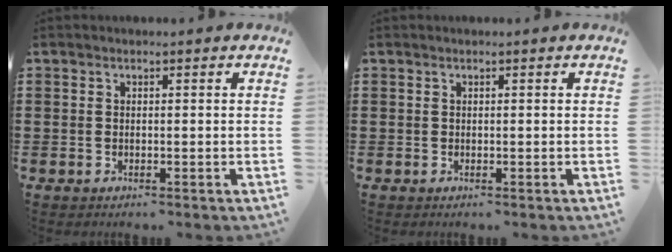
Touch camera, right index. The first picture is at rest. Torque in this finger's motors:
{"motor_torque": [0.33, 1.04, 0.02, 0.01]}